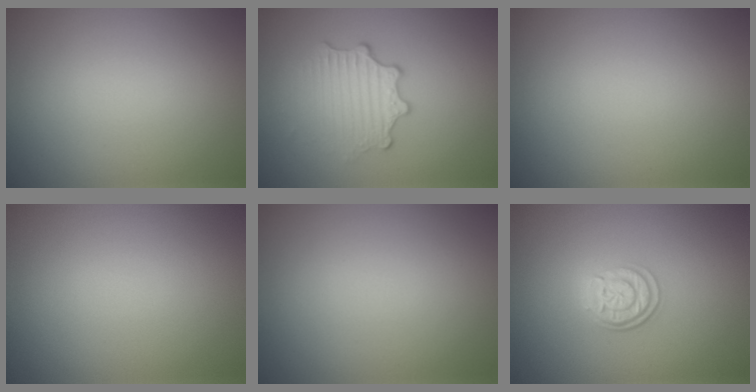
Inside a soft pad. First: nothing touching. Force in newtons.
{"total": 3.2, "press": 2.5, "slide": 1.9}
{"total": 0.0}
{"total": 0.0}
{"total": 0.0}
{"total": 3.1, "press": 2.5, "slide": 1.8}